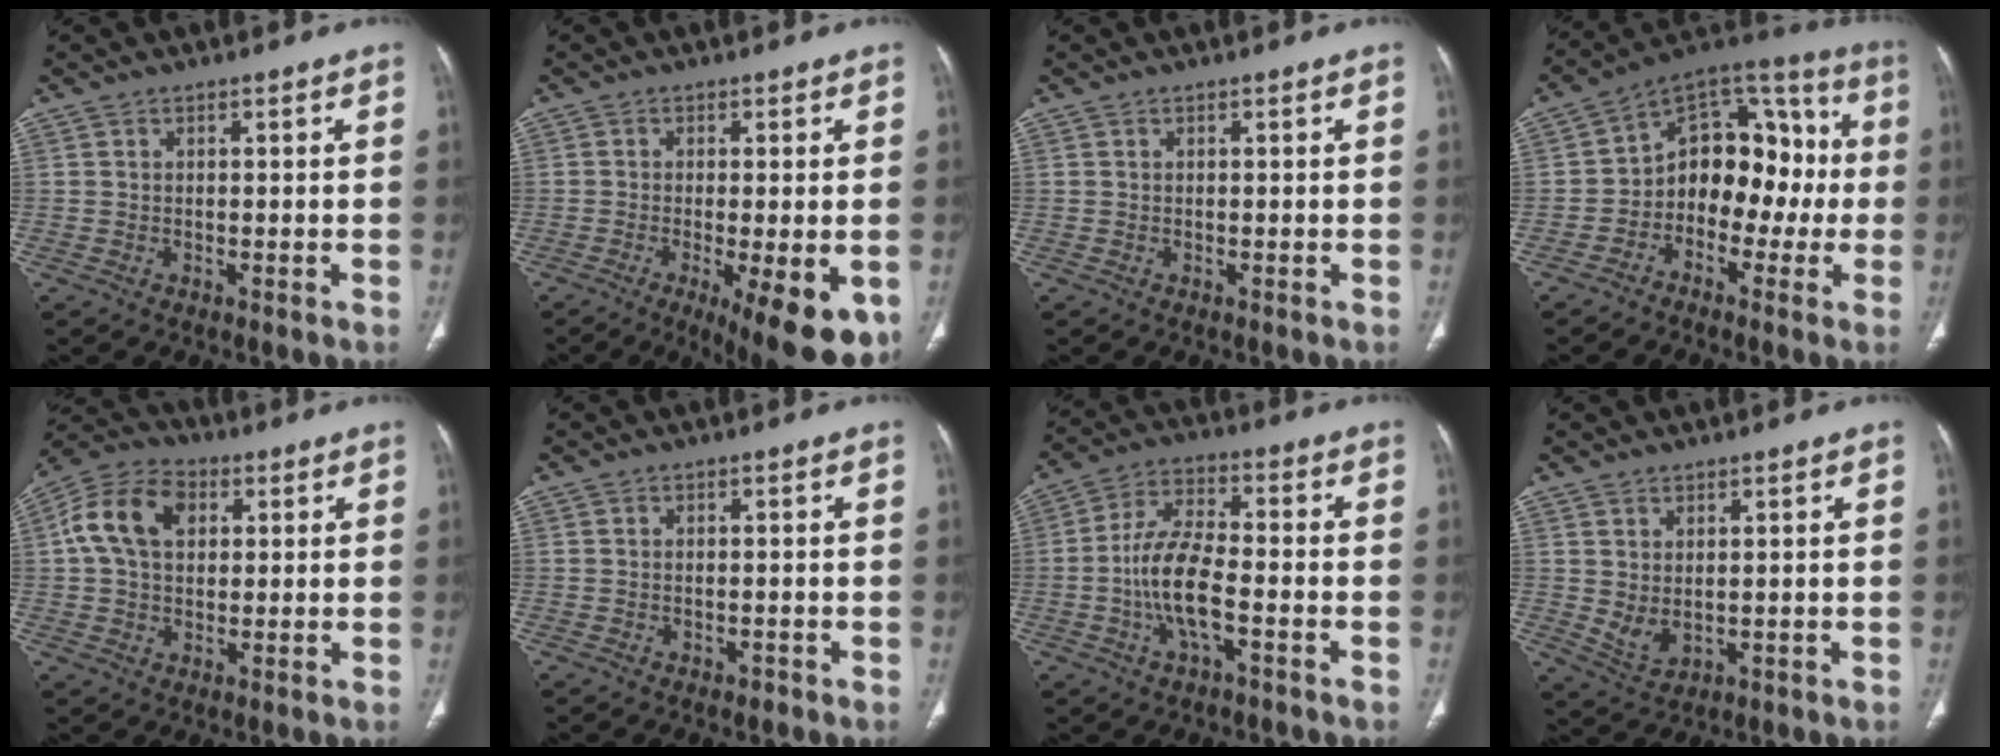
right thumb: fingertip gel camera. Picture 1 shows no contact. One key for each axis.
{"total": 13.1, "fx": -5.3, "fy": 3.9, "fz": 11.4, "tx": -0.128, "ty": -0.015, "tz": -0.068}
{"total": 0.0}
{"total": 15.7, "fx": -2.3, "fy": 10.9, "fz": 11.1, "tx": -0.105, "ty": 0.064, "tz": -0.052}
{"total": 11.8, "fx": 2.9, "fy": 8.0, "fz": 8.2, "tx": -0.144, "ty": 0.019, "tz": 0.044}
{"total": 0.7, "fx": -0.6, "fy": 0.3, "fz": 0.3, "tx": -0.008, "ty": 0.003, "tz": -0.006}
{"total": 10.7, "fx": -3.0, "fy": 4.0, "fz": 9.4, "tx": -0.193, "ty": 0.027, "tz": -0.061}
{"total": 3.7, "fx": 0.7, "fy": 1.9, "fz": 3.1, "tx": -0.059, "ty": -0.012, "tz": 0.027}